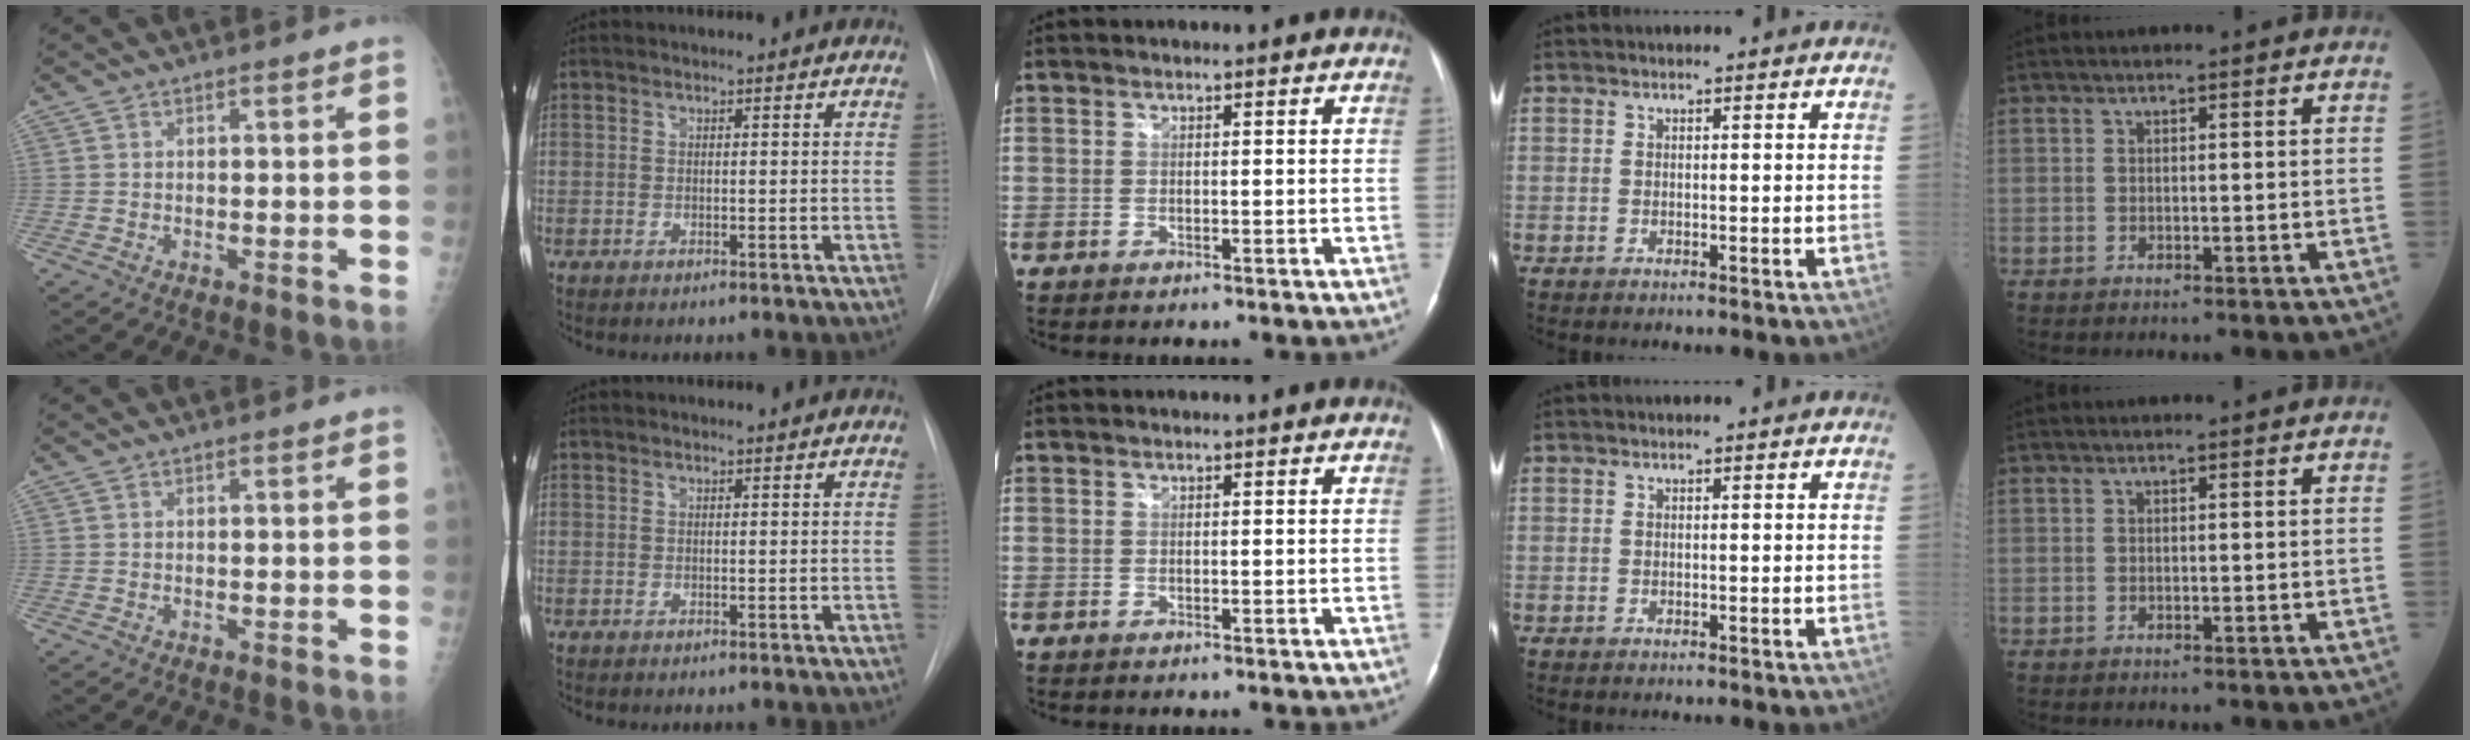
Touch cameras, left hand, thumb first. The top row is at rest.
{}